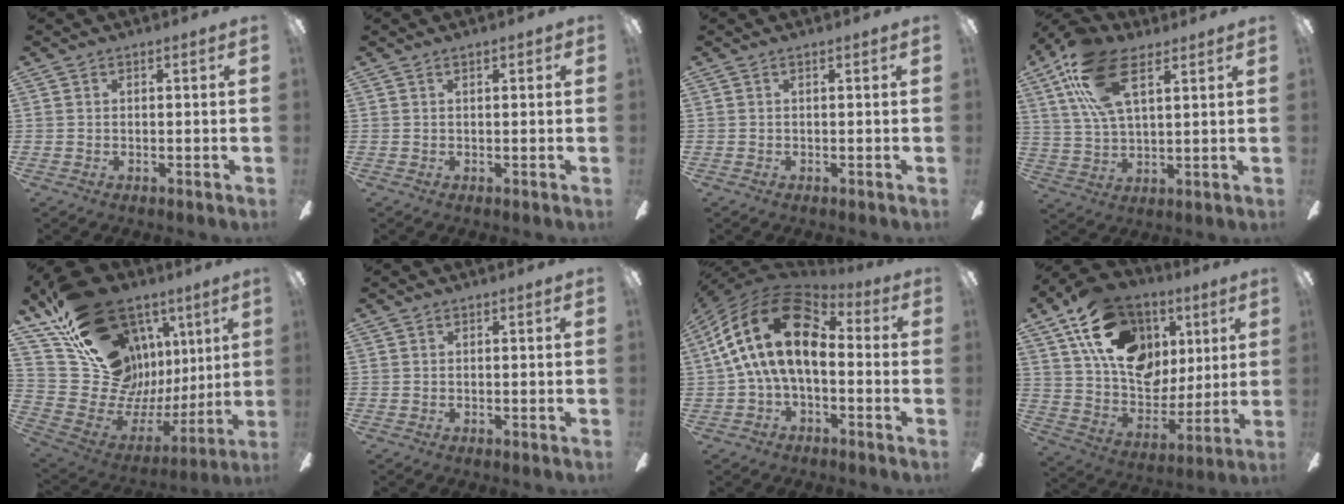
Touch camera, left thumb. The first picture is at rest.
{"total": 0.7, "force": [0.4, 0.4, 0.3], "torque": [0.001, -0.001, 0.006]}
{"total": 0.0}
{"total": 17.3, "force": [8.8, 8.1, 12.5], "torque": [-0.254, -0.009, 0.158]}
{"total": 26.4, "force": [14.8, 18.1, 12.1], "torque": [-0.172, -0.115, 0.322]}
{"total": 0.0}
{"total": 20.5, "force": [4.3, 11.4, 16.5], "torque": [-0.322, 0.001, 0.076]}
{"total": 21.8, "force": [9.6, 15.1, 12.5], "torque": [-0.219, -0.028, 0.180]}